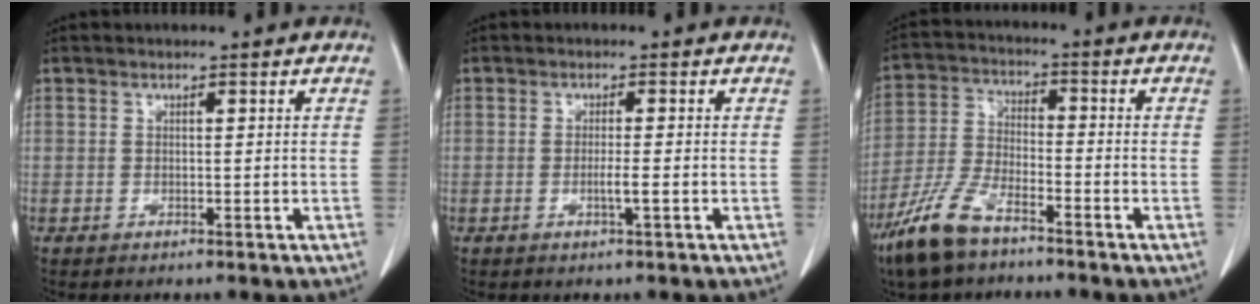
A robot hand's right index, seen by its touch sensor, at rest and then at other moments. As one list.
[{"total": 2.4, "force": [-0.7, 0.2, 2.3], "torque": [-0.044, -0.001, -0.011]}, {"total": 10.8, "force": [-7.5, 3.8, 6.8], "torque": [-0.159, -0.013, -0.149]}]